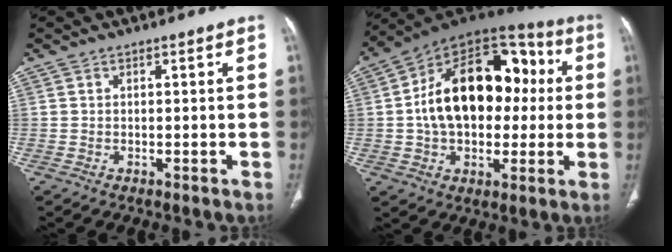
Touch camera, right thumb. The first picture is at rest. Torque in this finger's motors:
{"motor_torque": [1.57, 3.44, 1.49, -0.69, 0.48]}